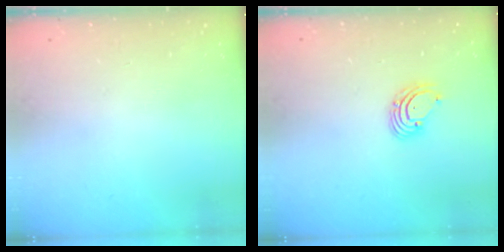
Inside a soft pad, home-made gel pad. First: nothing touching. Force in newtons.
{"total": 2.7, "press": 2.7, "slide": 0.3}